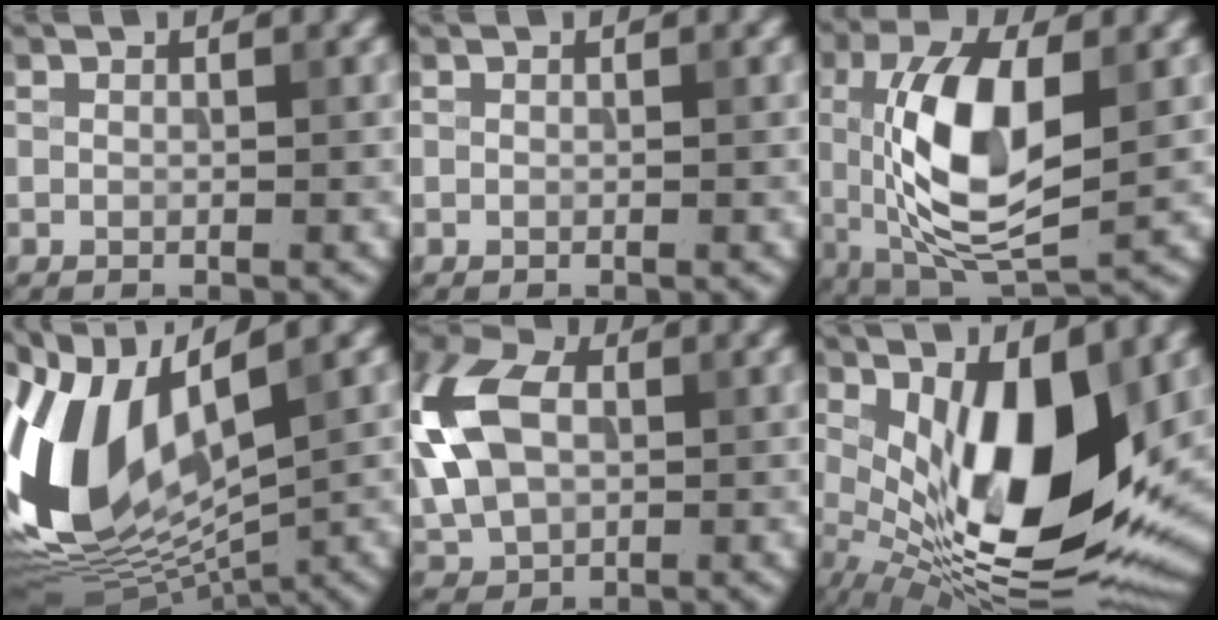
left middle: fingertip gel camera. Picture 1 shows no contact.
{"total": 0.0}
{"total": 10.4, "force": [0.6, 4.5, 9.4], "torque": [-0.182, 0.004, 0.008]}
{"total": 14.0, "force": [2.1, 7.3, 11.7], "torque": [-0.264, -0.001, 0.040]}
{"total": 11.8, "force": [1.3, 7.8, 8.7], "torque": [-0.206, 0.013, 0.012]}
{"total": 13.8, "force": [1.5, 5.5, 12.6], "torque": [-0.196, -0.021, 0.026]}